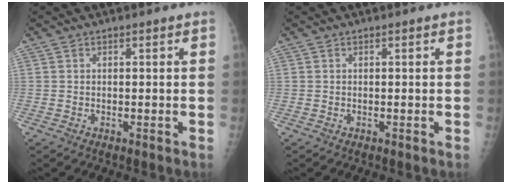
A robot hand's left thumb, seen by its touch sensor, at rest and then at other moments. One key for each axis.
{"total": 0.0}